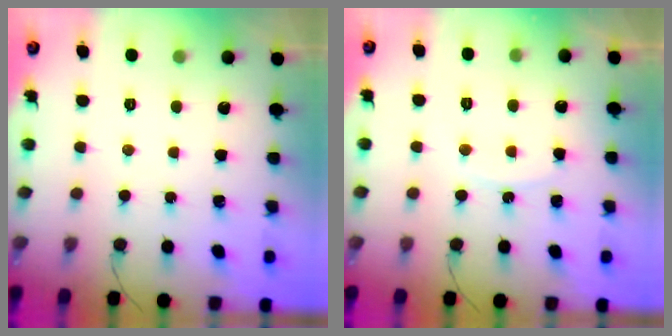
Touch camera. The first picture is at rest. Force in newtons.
{"total": 6.5, "press": 6.5, "slide": 0.4}